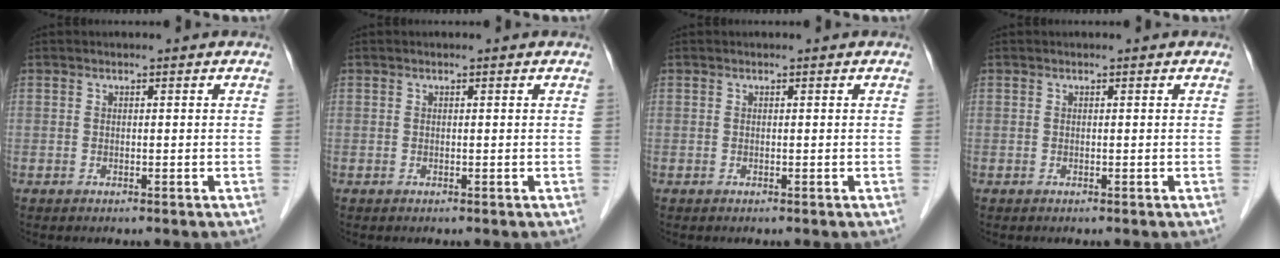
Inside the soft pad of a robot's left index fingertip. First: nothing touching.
{"total": 0.0}
{"total": 0.0}
{"total": 0.0}